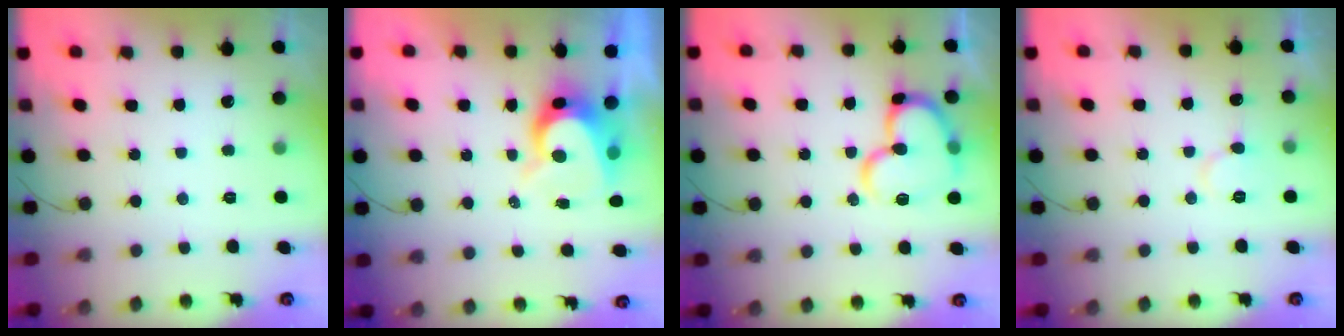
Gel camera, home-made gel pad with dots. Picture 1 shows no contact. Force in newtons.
{"total": 8.3, "press": 8.2, "slide": 0.8}
{"total": 16.6, "press": 16.5, "slide": 1.9}
{"total": 7.7, "press": 7.7, "slide": 0.7}